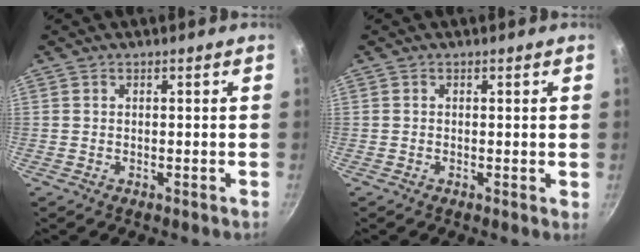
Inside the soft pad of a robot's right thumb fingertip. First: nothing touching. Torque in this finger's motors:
{"motor_torque": [-0.07, 0.10, -0.18, 0.08, 0.05]}